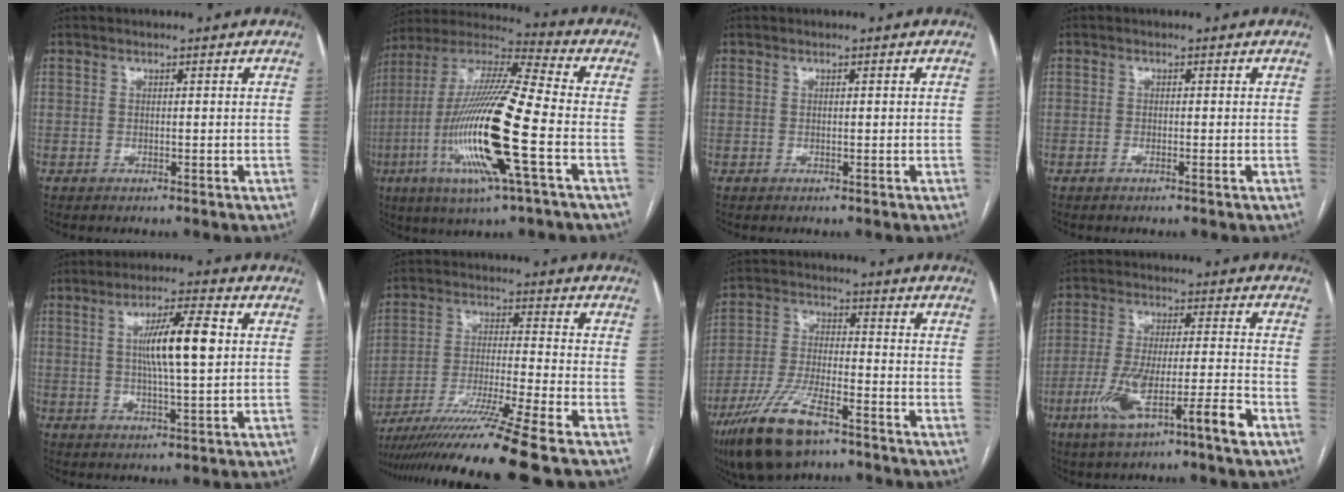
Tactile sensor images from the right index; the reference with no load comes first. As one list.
[{"total": 21.2, "force": [-5.5, 1.3, 20.4], "torque": [-0.431, -0.021, -0.110]}, {"total": 0.0}, {"total": 0.9, "force": [-0.5, 0.1, 0.8], "torque": [-0.013, -0.001, -0.007]}, {"total": 9.4, "force": [1.5, 0.9, 9.2], "torque": [-0.164, 0.006, 0.026]}, {"total": 15.9, "force": [-12.7, -2.8, 9.2], "torque": [-0.176, -0.039, -0.220]}, {"total": 12.9, "force": [-8.4, 3.7, 9.1], "torque": [-0.187, -0.016, -0.152]}, {"total": 12.0, "force": [-6.3, 0.8, 10.2], "torque": [-0.191, -0.001, -0.110]}]